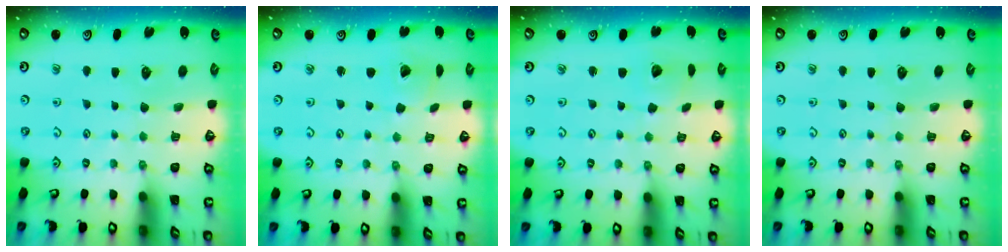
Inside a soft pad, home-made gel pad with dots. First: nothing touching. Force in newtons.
{"total": 2.4, "press": 2.4, "slide": 0.2}
{"total": 3.0, "press": 3.0, "slide": 0.2}
{"total": 0.0}